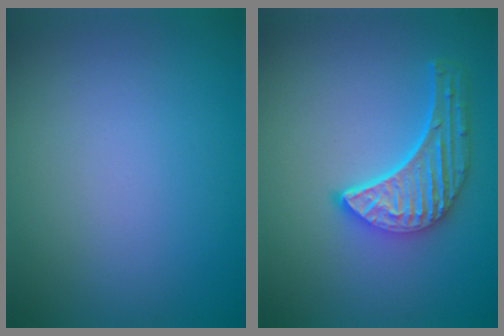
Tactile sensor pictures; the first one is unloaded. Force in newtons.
{"total": 5.0, "press": 3.8, "slide": 3.2}